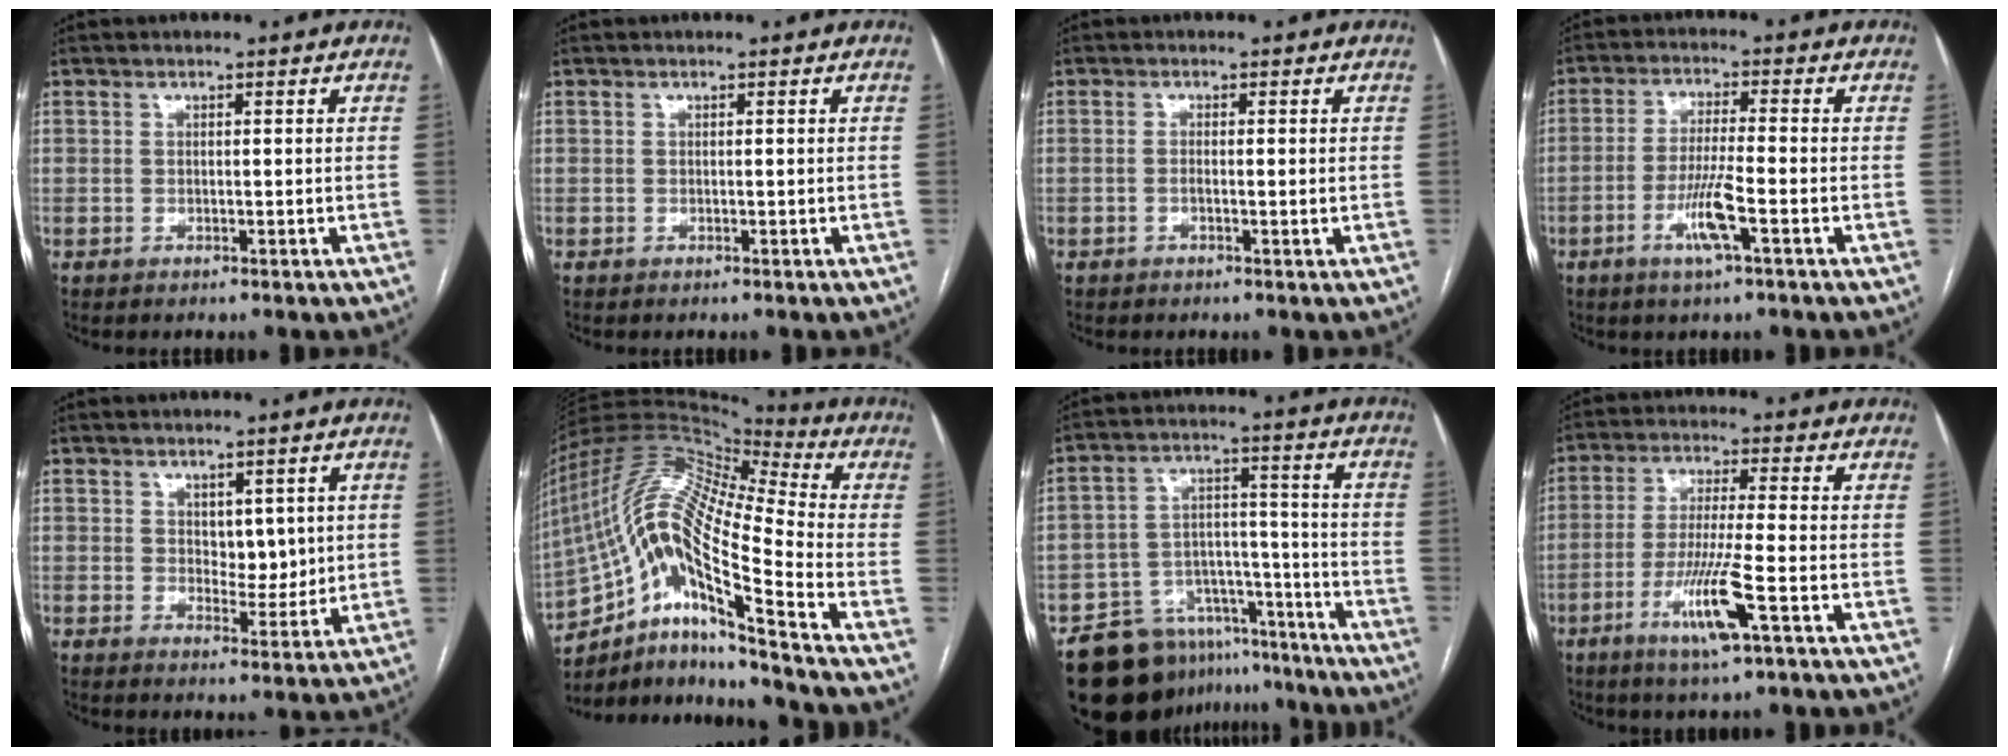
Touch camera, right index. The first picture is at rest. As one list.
[{"total": 0.0}, {"total": 1.4, "force": [-0.1, 0.2, 1.4], "torque": [-0.024, 0.002, 0.001]}, {"total": 6.8, "force": [-2.8, -0.1, 6.2], "torque": [-0.125, -0.007, -0.050]}, {"total": 4.6, "force": [1.3, 2.6, 3.6], "torque": [-0.047, -0.003, 0.026]}, {"total": 18.8, "force": [-10.2, 1.7, 15.7], "torque": [-0.328, 0.014, -0.185]}, {"total": 15.8, "force": [-13.3, 8.0, 2.8], "torque": [-0.033, 0.057, -0.196]}, {"total": 9.3, "force": [-4.0, -0.4, 8.4], "torque": [-0.167, -0.016, -0.073]}]